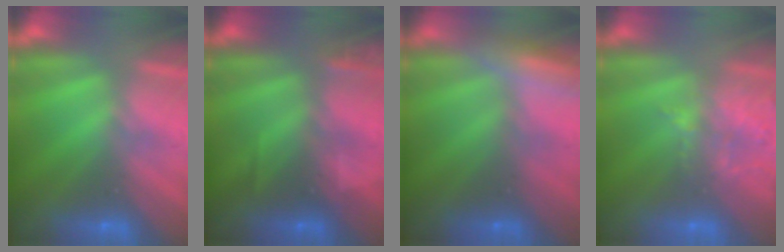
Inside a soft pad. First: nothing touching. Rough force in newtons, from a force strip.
{"total": 2.4}
{"total": 2.8}
{"total": 2.0}